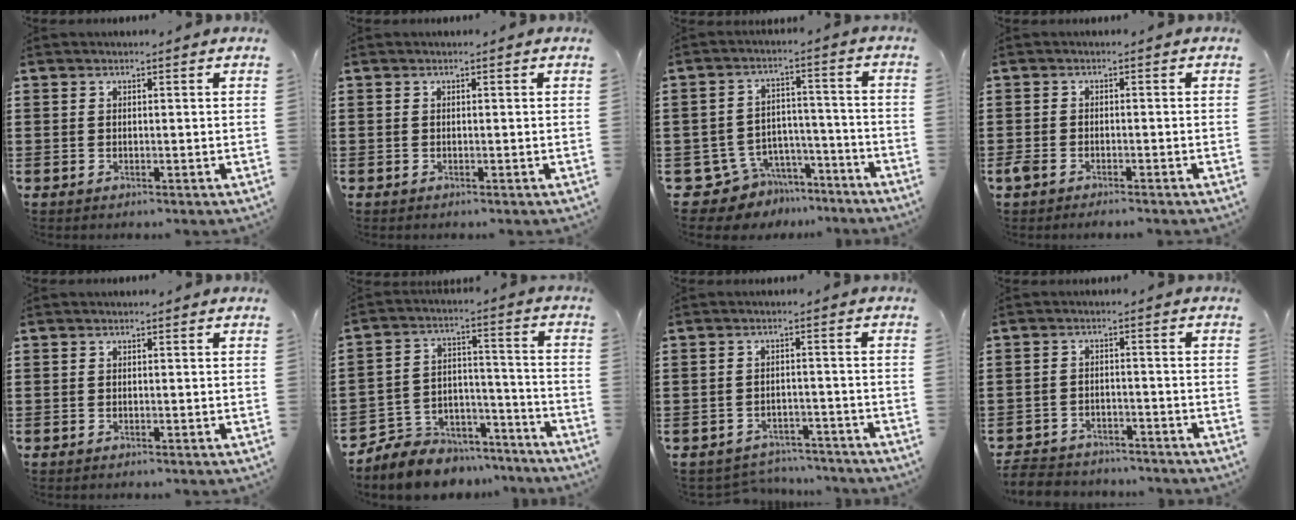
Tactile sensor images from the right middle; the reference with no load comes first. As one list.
[{"total": 0.0}, {"total": 7.4, "force": [-6.5, 3.5, 0.8], "torque": [-0.026, 0.025, -0.125]}, {"total": 1.7, "force": [-1.5, 0.5, 0.7], "torque": [-0.031, -0.004, -0.034]}, {"total": 0.0}, {"total": 7.4, "force": [-6.9, 2.6, -0.3], "torque": [-0.004, 0.014, -0.136]}, {"total": 3.3, "force": [-3.3, 0.5, -0.2], "torque": [-0.006, -0.002, -0.070]}, {"total": 3.8, "force": [-3.7, 0.7, 0.0], "torque": [-0.012, 0.000, -0.080]}]